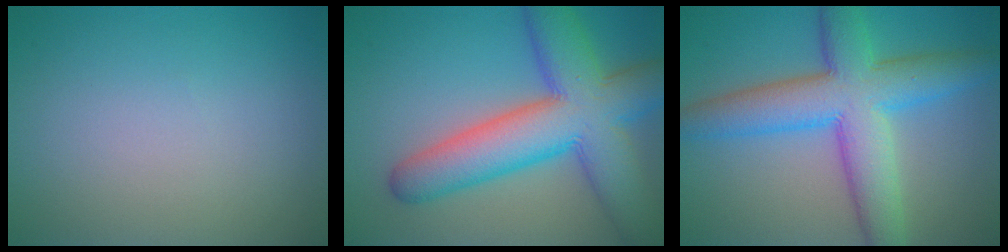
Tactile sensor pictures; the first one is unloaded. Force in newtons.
{"total": 11.2, "press": 11.2, "slide": 0.3}
{"total": 9.0, "press": 9.0, "slide": 0.2}